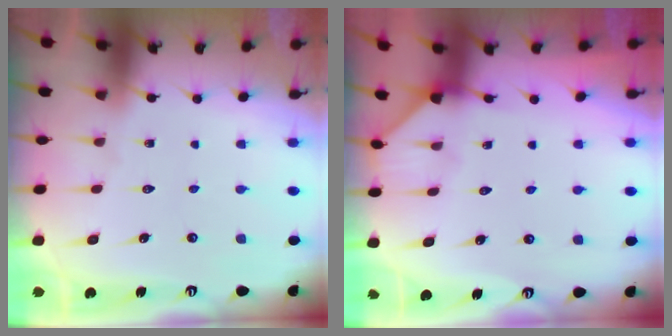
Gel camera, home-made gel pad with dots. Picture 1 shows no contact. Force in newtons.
{"total": 2.0, "press": 2.0, "slide": 0.1}